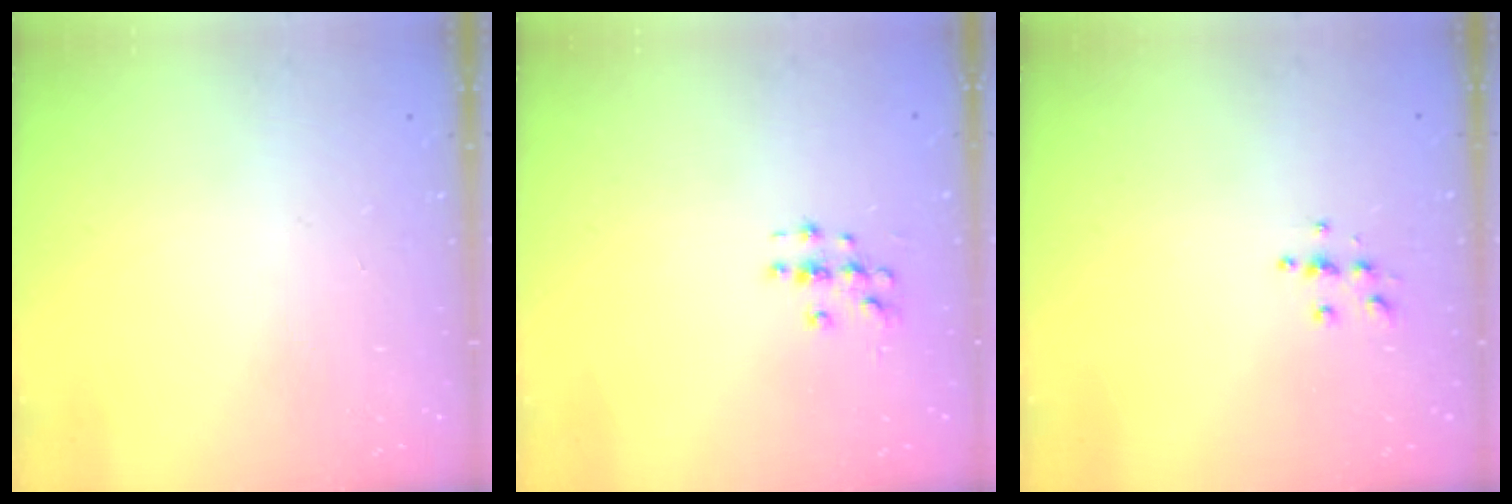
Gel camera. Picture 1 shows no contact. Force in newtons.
{"total": 3.1, "press": 3.1, "slide": 0.2}
{"total": 4.9, "press": 4.9, "slide": 0.5}